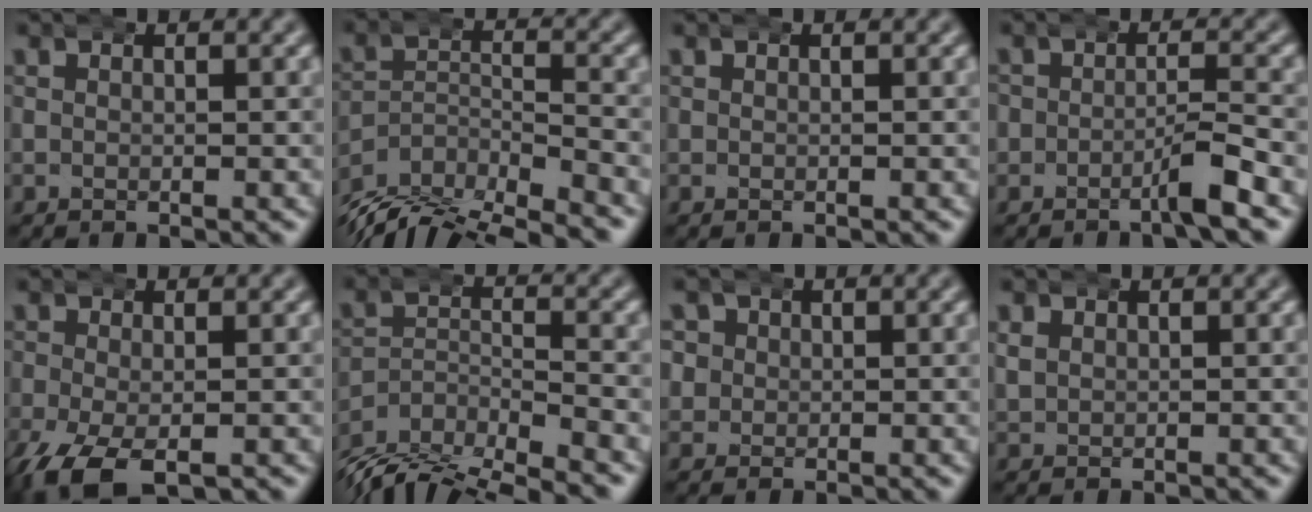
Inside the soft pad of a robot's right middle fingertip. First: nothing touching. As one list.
[{"total": 9.3, "force": [-7.1, 4.5, 3.8], "torque": [-0.074, -0.033, -0.118]}, {"total": 0.0}, {"total": 2.1, "force": [-1.0, 1.1, 1.5], "torque": [-0.026, 0.012, -0.031]}, {"total": 6.9, "force": [-4.2, 3.4, 4.2], "torque": [-0.118, -0.043, -0.048]}, {"total": 8.4, "force": [-6.7, 3.7, 3.3], "torque": [-0.068, -0.028, -0.114]}, {"total": 2.8, "force": [0.5, 2.7, 0.8], "torque": [-0.032, -0.004, 0.009]}, {"total": 1.4, "force": [0.3, 1.3, 0.4], "torque": [-0.014, 0.001, 0.008]}]